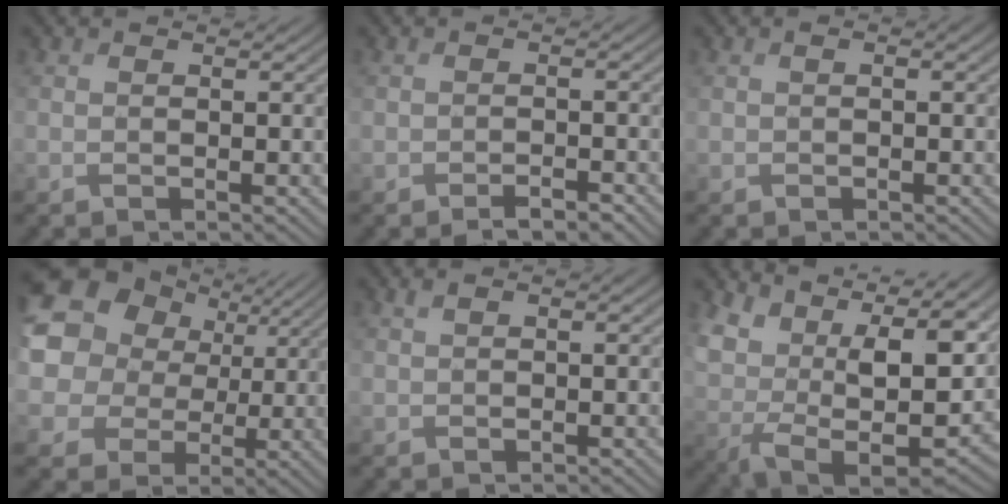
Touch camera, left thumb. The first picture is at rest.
{"total": 2.1, "force": [-1.5, 0.7, 1.3], "torque": [-0.019, 0.001, -0.026]}
{"total": 0.9, "force": [0.3, 0.3, 0.8], "torque": [-0.016, 0.006, 0.005]}
{"total": 17.1, "force": [6.2, 14.1, 7.3], "torque": [-0.252, 0.046, 0.107]}
{"total": 1.6, "force": [0.4, 0.8, 1.3], "torque": [-0.024, 0.004, 0.007]}
{"total": 16.3, "force": [6.6, 9.3, 11.6], "torque": [-0.247, -0.015, 0.136]}